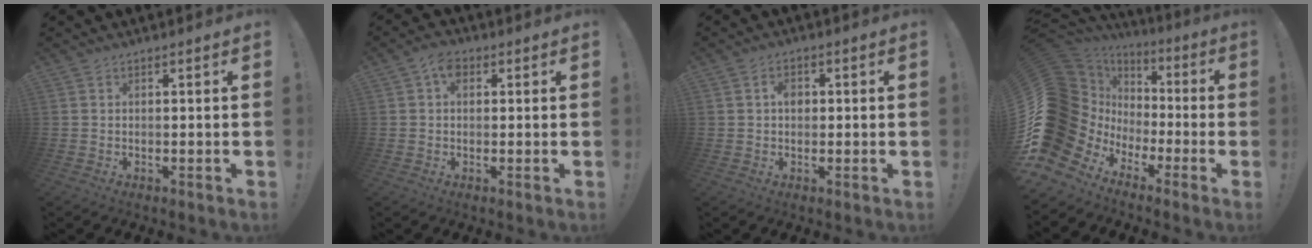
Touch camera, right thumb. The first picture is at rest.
{"total": 4.4, "force": [1.3, 2.8, 3.1], "torque": [-0.045, 0.000, 0.023]}
{"total": 2.9, "force": [0.1, 2.1, 2.0], "torque": [-0.024, 0.002, -0.004]}
{"total": 22.2, "force": [-3.0, 17.5, 13.3], "torque": [-0.251, -0.010, 0.011]}